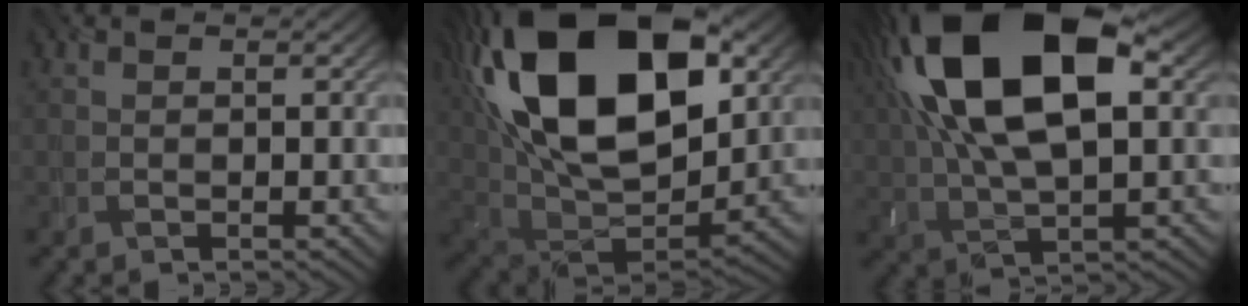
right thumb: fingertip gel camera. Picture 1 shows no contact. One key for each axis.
{"total": 21.5, "fx": 8.3, "fy": 12.3, "fz": 15.5, "tx": -0.344, "ty": 0.047, "tz": 0.145}
{"total": 17.8, "fx": 5.7, "fy": 8.9, "fz": 14.4, "tx": -0.285, "ty": 0.035, "tz": 0.088}